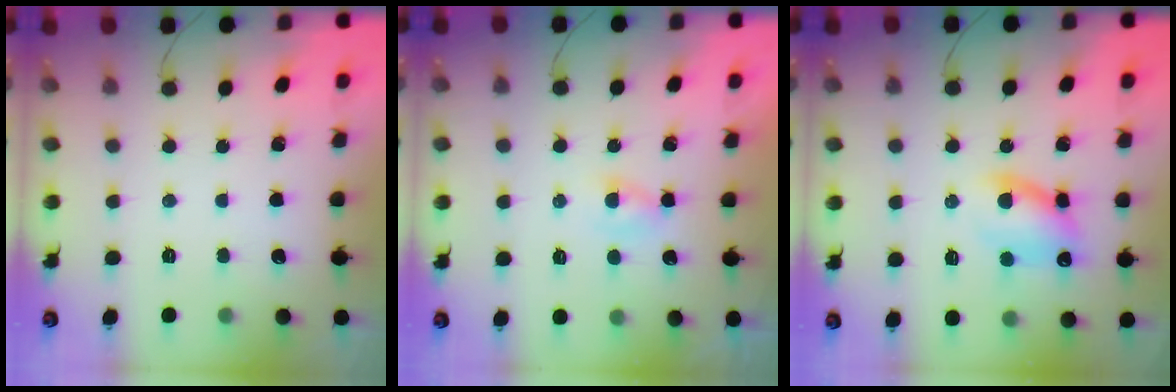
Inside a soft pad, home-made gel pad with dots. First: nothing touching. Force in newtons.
{"total": 1.3, "press": 1.1, "slide": 0.8}
{"total": 11.0, "press": 10.9, "slide": 1.5}